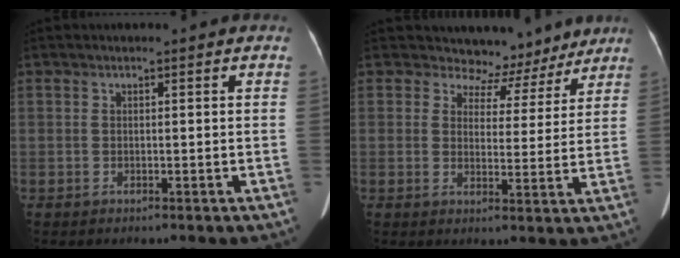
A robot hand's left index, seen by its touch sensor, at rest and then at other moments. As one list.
[{"total": 7.6, "force": [6.8, 3.3, -0.5], "torque": [0.015, -0.009, 0.070]}]